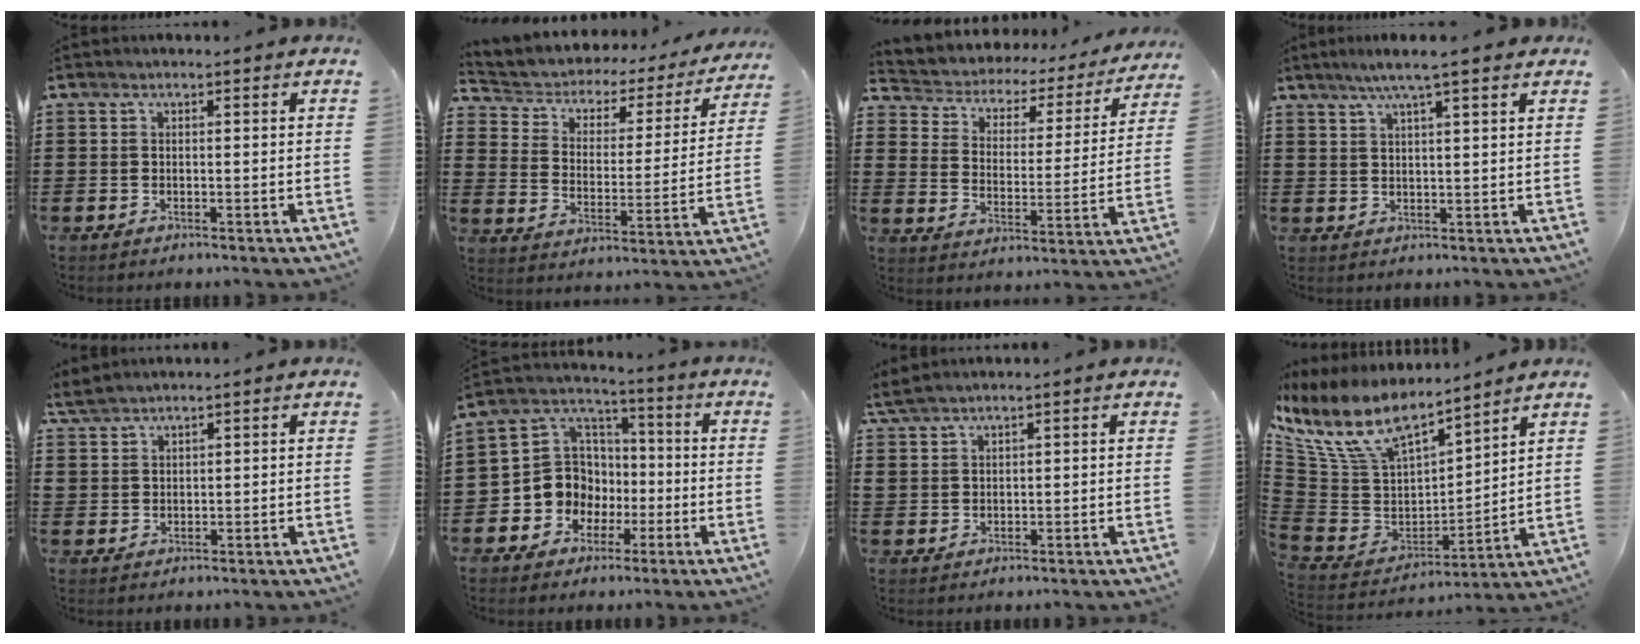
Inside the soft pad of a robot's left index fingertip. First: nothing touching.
{"total": 3.2, "force": [2.3, 1.9, 1.0], "torque": [-0.039, -0.022, 0.028]}
{"total": 2.7, "force": [2.3, 1.3, 0.5], "torque": [-0.029, -0.024, 0.027]}
{"total": 4.8, "force": [3.6, -0.1, 3.2], "torque": [-0.070, 0.000, 0.063]}
{"total": 2.8, "force": [2.6, 1.0, 0.4], "torque": [-0.018, 0.000, 0.050]}
{"total": 9.5, "force": [-1.8, 9.0, 2.4], "torque": [-0.104, 0.003, -0.035]}
{"total": 2.4, "force": [2.2, 0.7, 0.7], "torque": [-0.021, 0.003, 0.042]}
{"total": 12.5, "force": [9.0, 5.4, 6.8], "torque": [-0.180, -0.057, 0.162]}